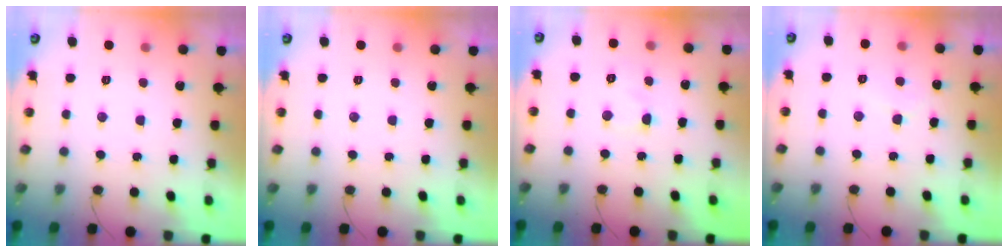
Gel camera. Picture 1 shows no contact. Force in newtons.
{"total": 0.0}
{"total": 3.3, "press": 3.3, "slide": 0.4}
{"total": 4.8, "press": 4.8, "slide": 0.3}